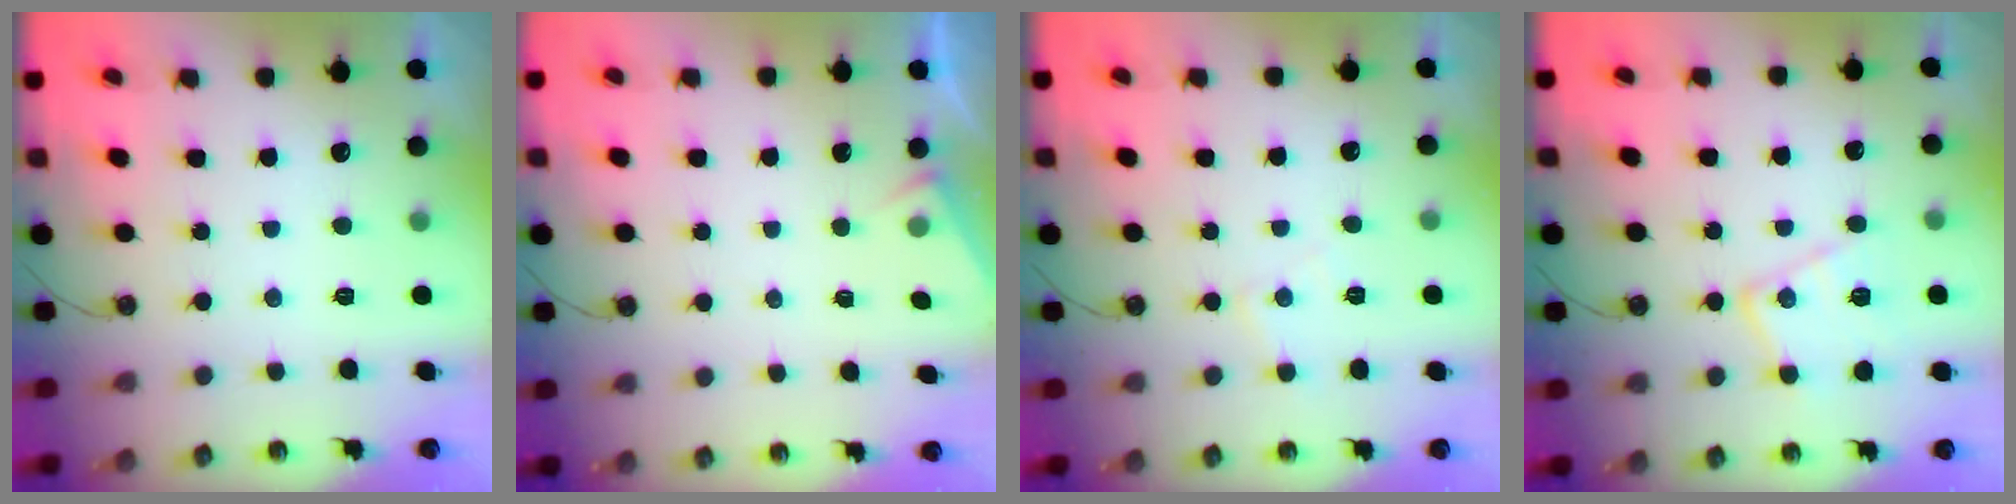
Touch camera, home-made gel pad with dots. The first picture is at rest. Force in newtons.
{"total": 2.6, "press": 2.6, "slide": 0.4}
{"total": 5.0, "press": 4.9, "slide": 0.7}
{"total": 13.5, "press": 13.5, "slide": 1.1}